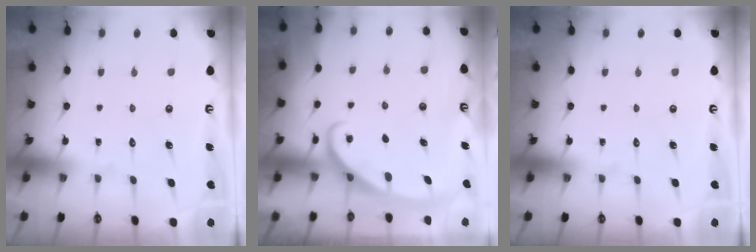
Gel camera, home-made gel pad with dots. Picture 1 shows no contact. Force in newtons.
{"total": 2.8, "press": 2.8, "slide": 0.4}
{"total": 0.0}